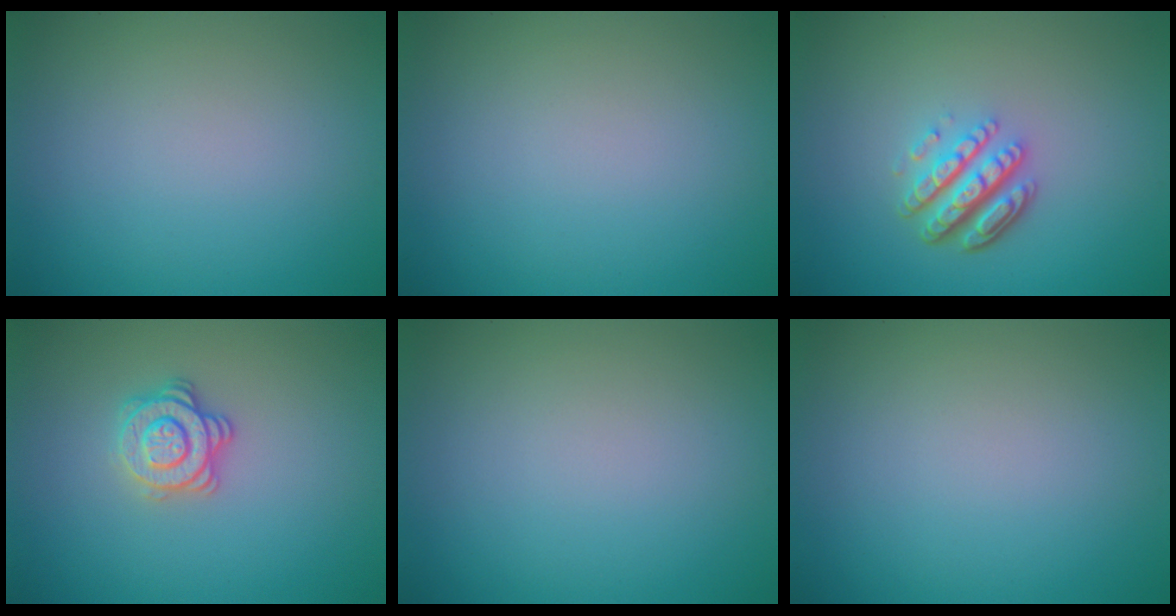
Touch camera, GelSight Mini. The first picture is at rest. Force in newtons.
{"total": 0.0}
{"total": 4.9, "press": 3.5, "slide": 3.4}
{"total": 2.8, "press": 2.6, "slide": 1.1}
{"total": 0.0}
{"total": 0.0}